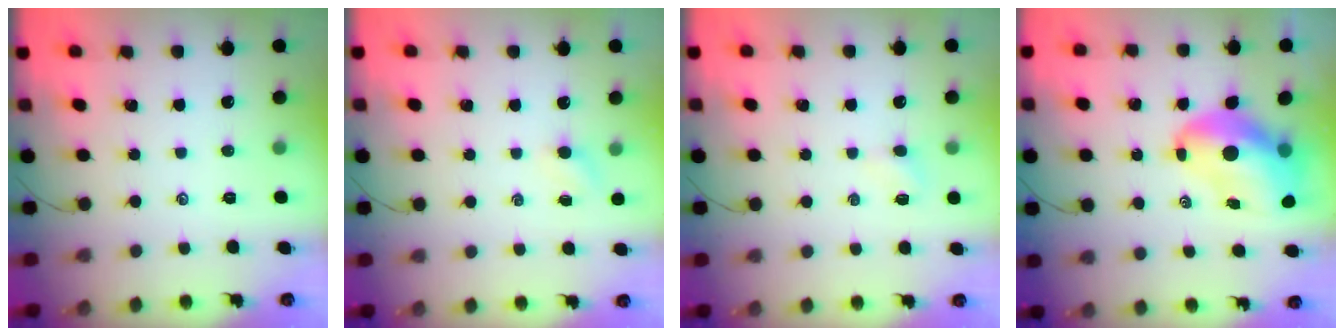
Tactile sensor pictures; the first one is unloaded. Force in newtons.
{"total": 2.7, "press": 2.6, "slide": 0.8}
{"total": 2.6, "press": 2.5, "slide": 0.9}
{"total": 12.1, "press": 11.7, "slide": 3.2}